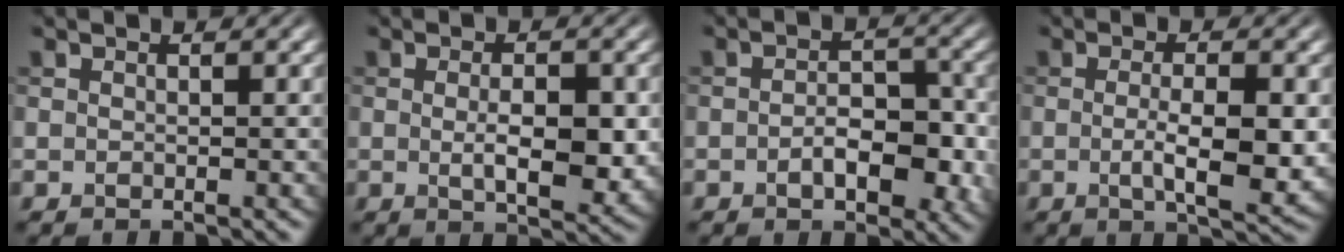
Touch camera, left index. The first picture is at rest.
{"total": 4.8, "force": [-0.3, 1.9, 4.4], "torque": [-0.073, -0.009, -0.001]}
{"total": 4.7, "force": [-1.1, 2.6, 3.8], "torque": [-0.053, -0.003, -0.016]}
{"total": 5.6, "force": [-0.6, 1.5, 5.4], "torque": [-0.091, -0.010, -0.006]}